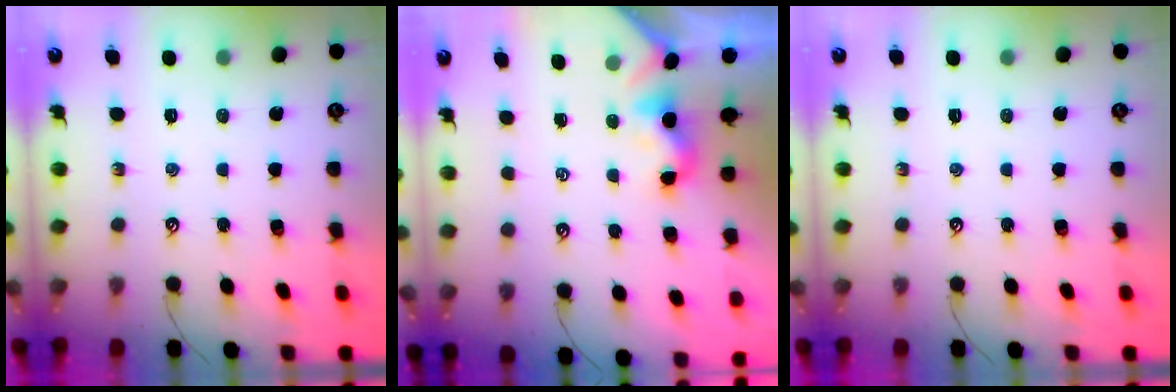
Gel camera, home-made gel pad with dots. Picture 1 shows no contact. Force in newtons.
{"total": 2.0, "press": 2.0, "slide": 0.5}
{"total": 0.0}